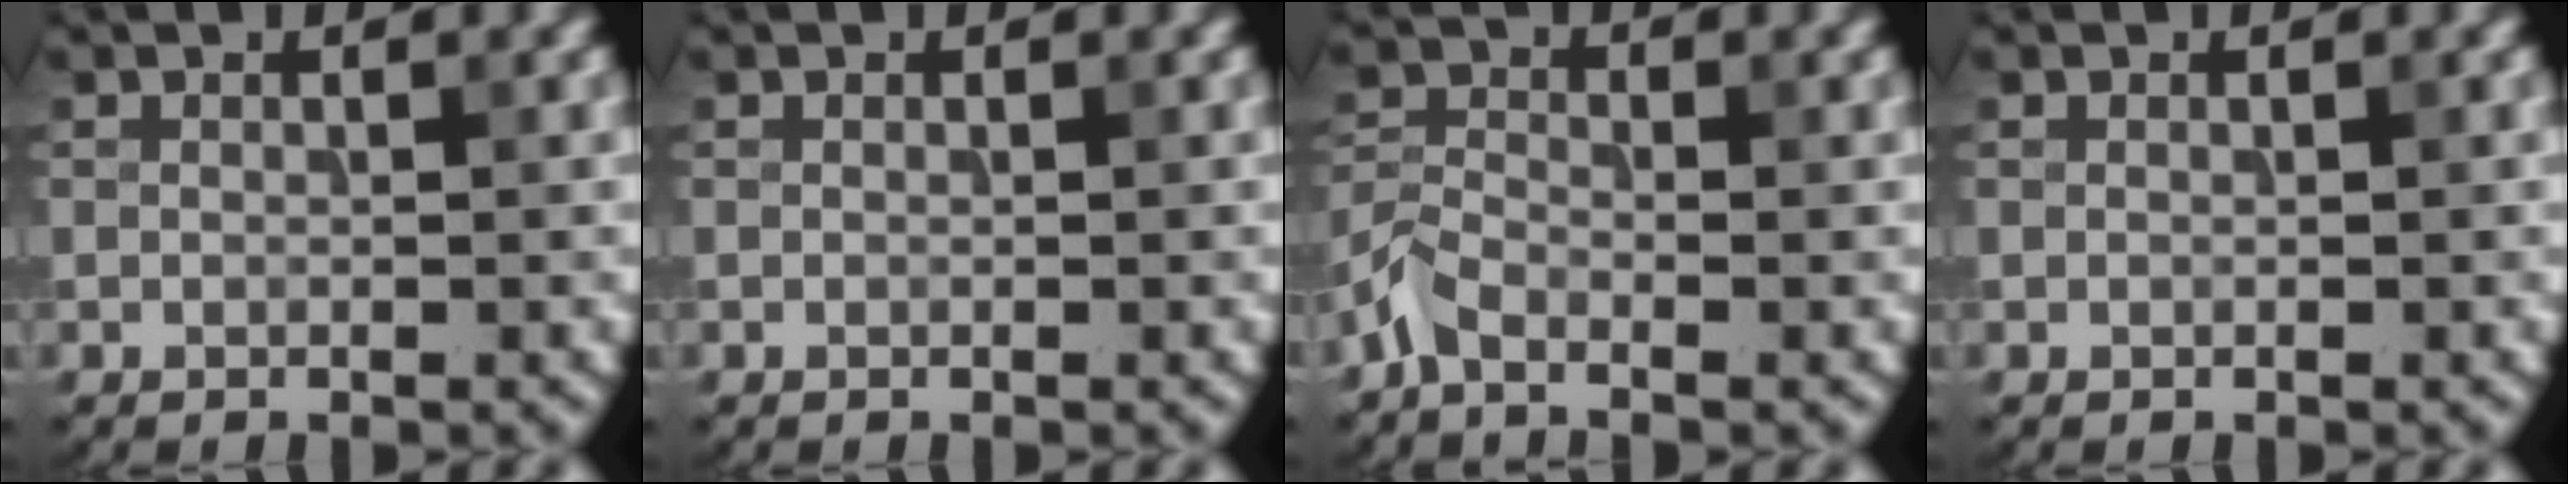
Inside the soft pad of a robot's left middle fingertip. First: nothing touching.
{"total": 0.0}
{"total": 2.6, "force": [-1.8, 1.1, 1.4], "torque": [-0.036, 0.001, -0.052]}
{"total": 0.0}